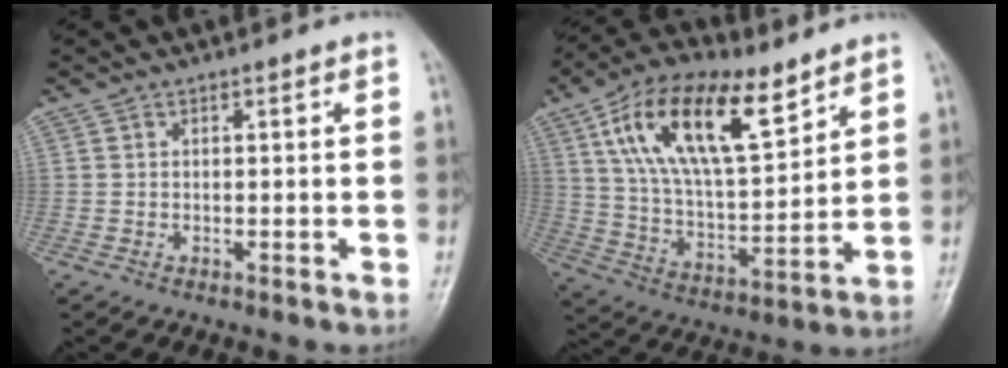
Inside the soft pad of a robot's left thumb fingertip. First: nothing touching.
{"total": 20.8, "force": [10.4, 9.1, 15.5], "torque": [-0.249, -0.030, 0.189]}